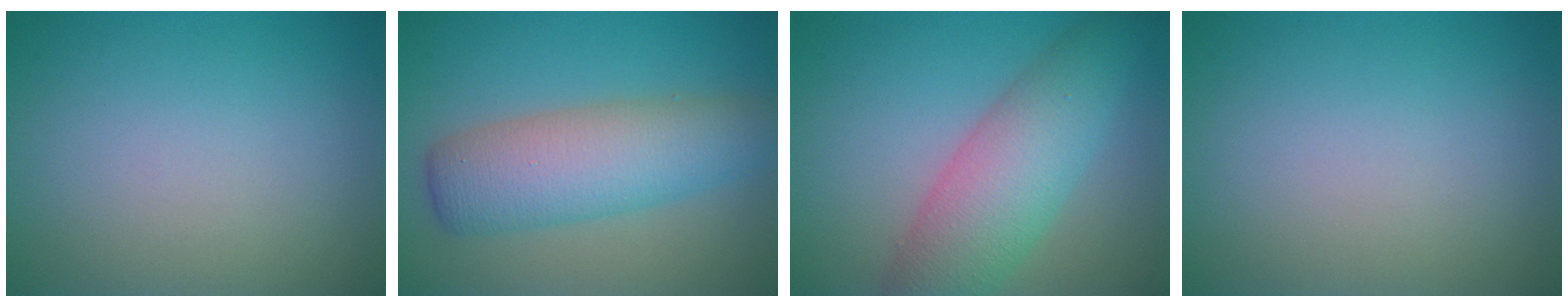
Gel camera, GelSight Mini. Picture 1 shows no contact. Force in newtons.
{"total": 6.8, "press": 6.8, "slide": 0.3}
{"total": 7.1, "press": 7.1, "slide": 0.4}
{"total": 0.0}